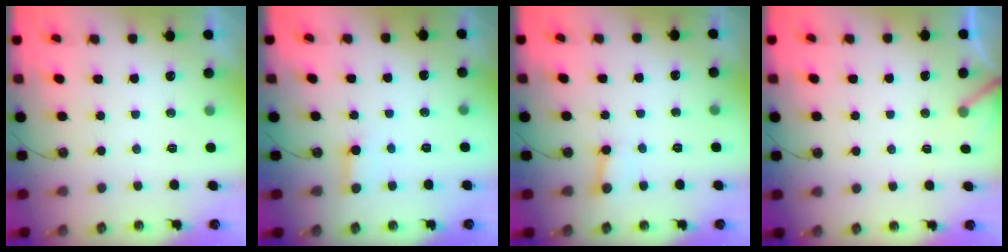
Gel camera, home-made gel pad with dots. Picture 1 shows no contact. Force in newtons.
{"total": 2.2, "press": 2.2, "slide": 0.1}
{"total": 2.7, "press": 2.7, "slide": 0.1}
{"total": 2.9, "press": 2.9, "slide": 0.2}